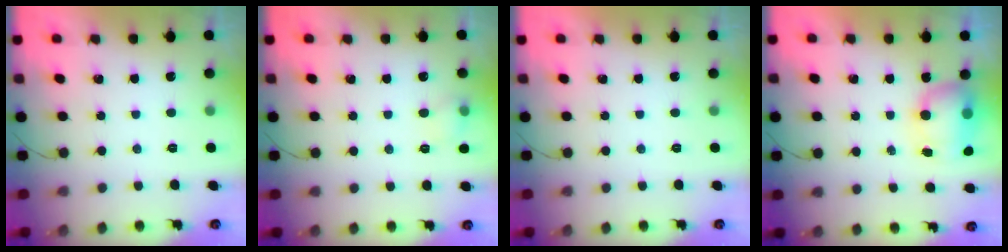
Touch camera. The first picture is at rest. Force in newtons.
{"total": 5.5, "press": 5.3, "slide": 1.4}
{"total": 0.0}
{"total": 7.8, "press": 7.7, "slide": 1.3}